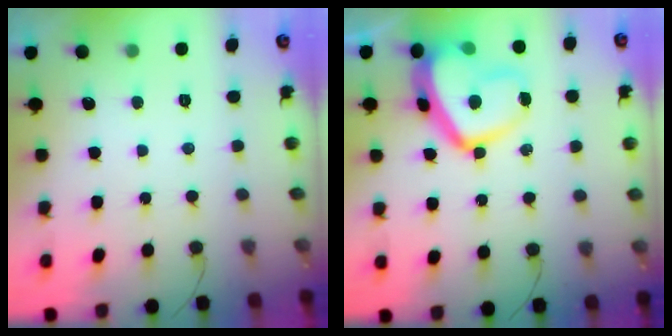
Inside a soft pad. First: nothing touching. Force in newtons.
{"total": 15.3, "press": 15.3, "slide": 0.9}